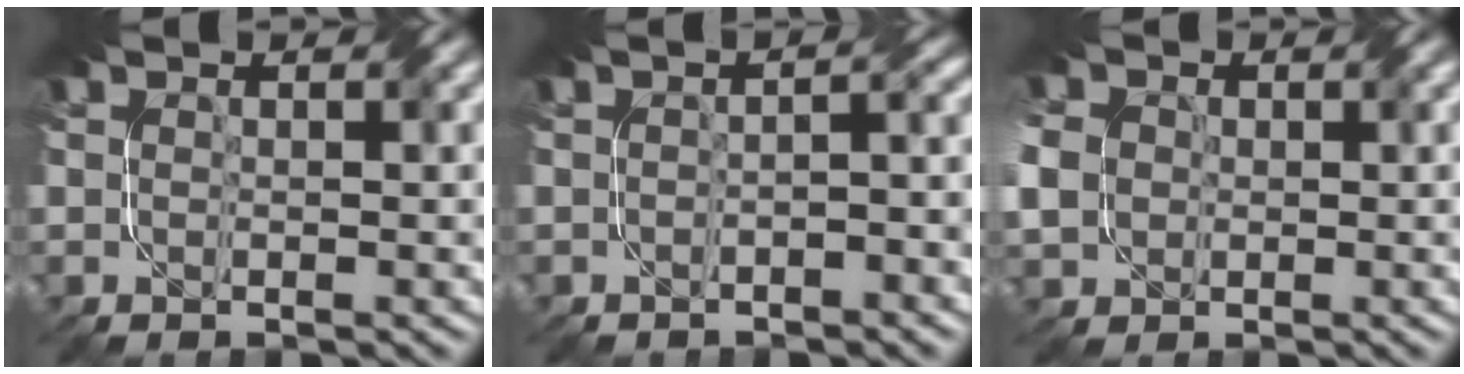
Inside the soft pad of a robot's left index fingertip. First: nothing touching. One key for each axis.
{"total": 2.2, "fx": -1.3, "fy": 0.5, "fz": 1.8, "tx": -0.026, "ty": 0.000, "tz": -0.022}
{"total": 5.4, "fx": -0.2, "fy": 4.6, "fz": 2.8, "tx": -0.088, "ty": 0.007, "tz": -0.005}